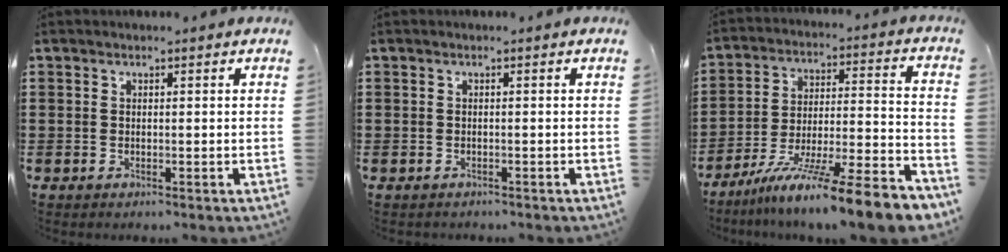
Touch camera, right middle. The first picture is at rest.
{"total": 0.6, "force": [-0.5, 0.2, -0.1], "torque": [0.001, 0.004, -0.012]}
{"total": 11.7, "force": [-9.5, -0.9, 6.8], "torque": [-0.107, 0.002, -0.181]}